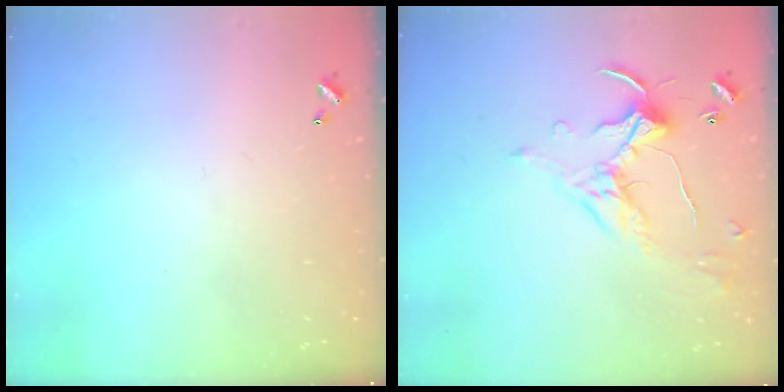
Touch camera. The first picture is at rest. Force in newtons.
{"total": 1.7, "press": 1.5, "slide": 0.8}